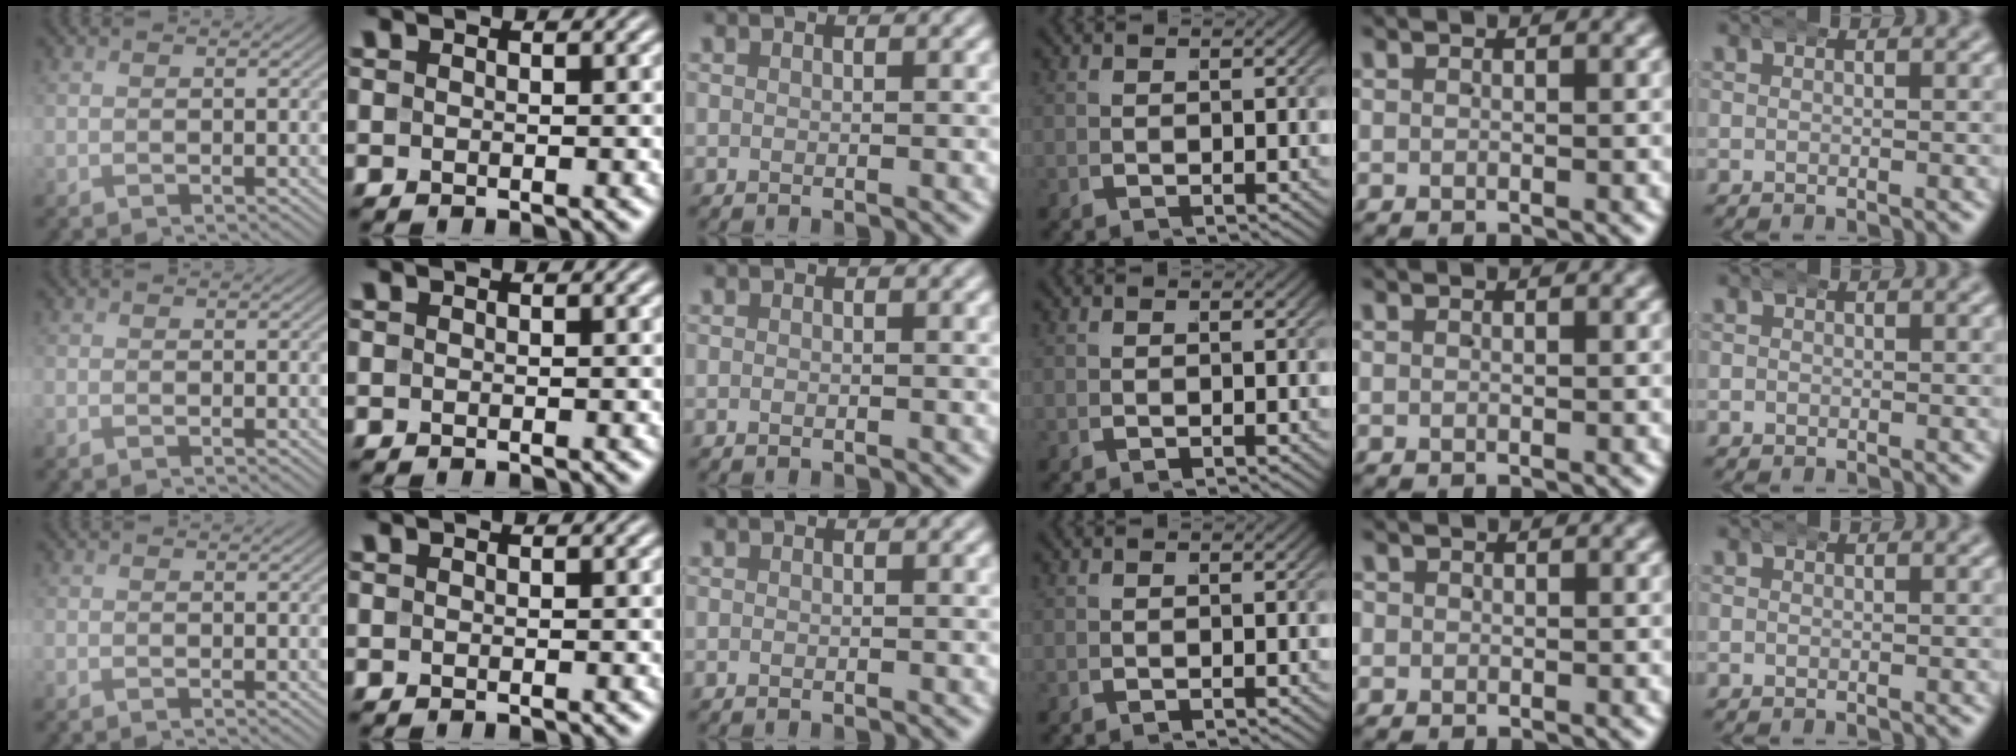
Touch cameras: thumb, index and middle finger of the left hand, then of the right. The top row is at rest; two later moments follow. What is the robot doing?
{"motion": "wrap", "object": "arm wrap"}